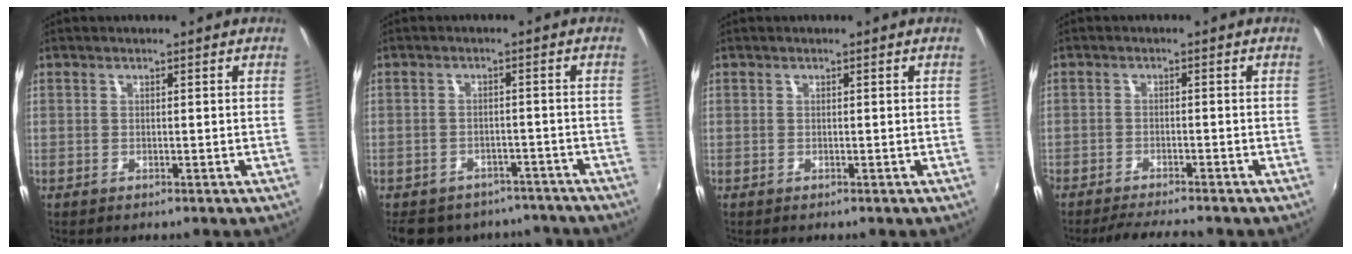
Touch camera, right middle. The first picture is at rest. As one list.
[{"total": 14.7, "force": [-11.9, 7.1, 5.0], "torque": [-0.112, 0.006, -0.147]}, {"total": 0.0}, {"total": 5.5, "force": [-5.0, 0.2, 2.2], "torque": [-0.058, -0.006, -0.082]}]